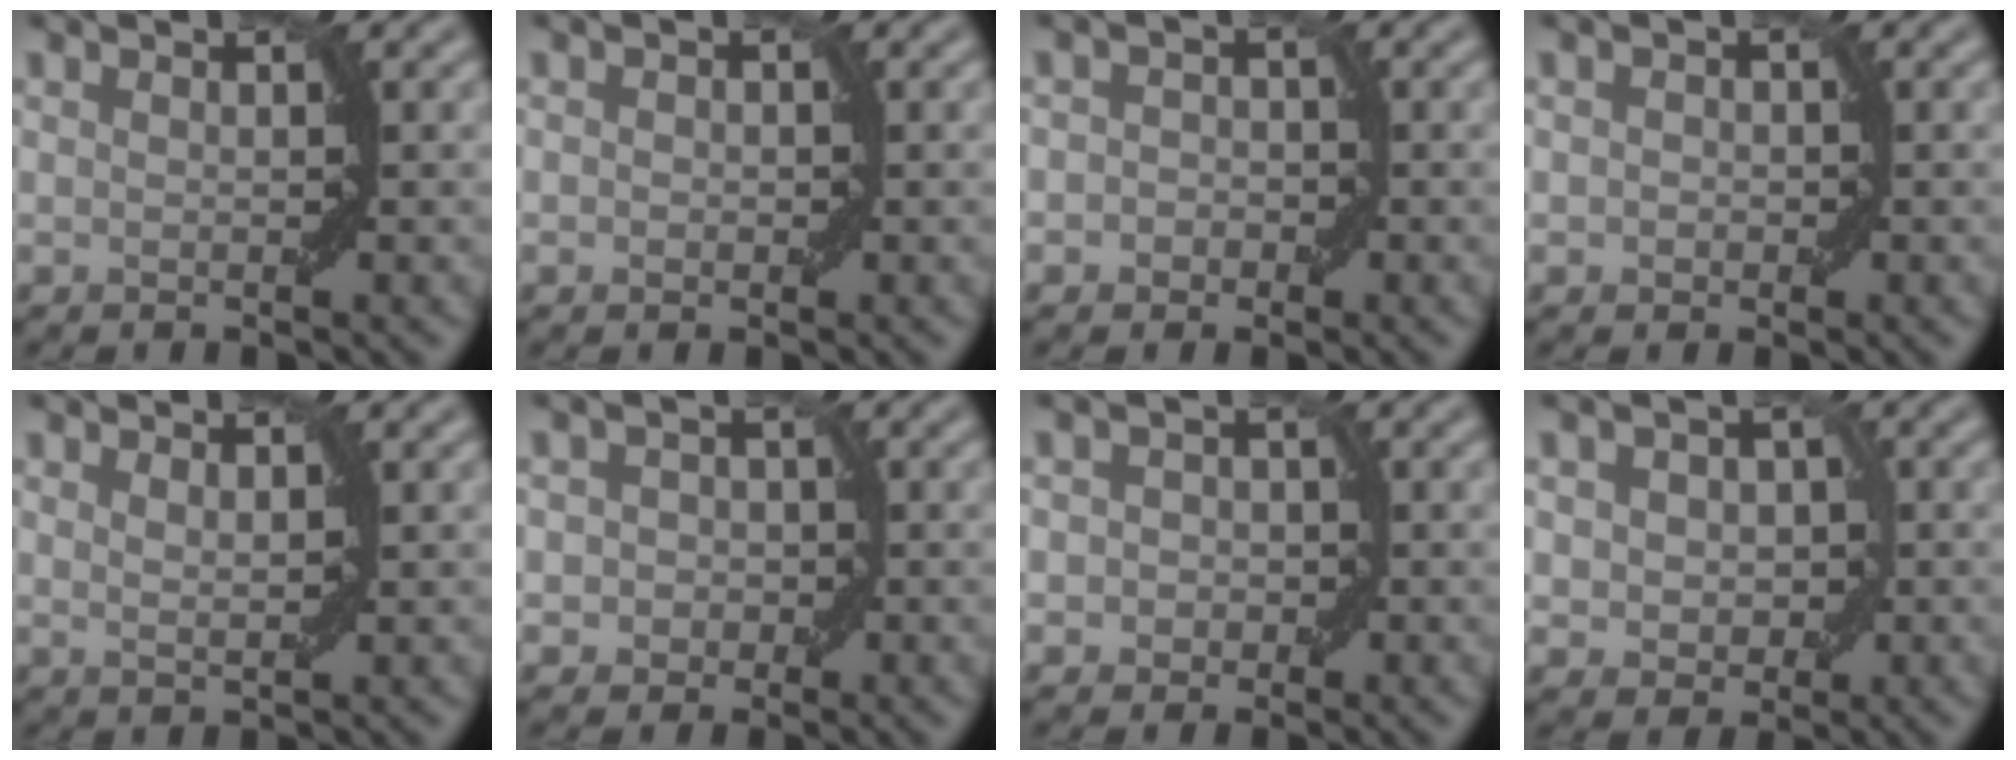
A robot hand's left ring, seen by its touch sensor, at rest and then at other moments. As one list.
[{"total": 0.8, "force": [-0.1, 0.7, 0.4], "torque": [-0.001, 0.000, -0.001]}, {"total": 1.8, "force": [-0.4, 1.7, 0.6], "torque": [0.012, 0.005, -0.016]}, {"total": 1.0, "force": [-0.2, 1.0, 0.4], "torque": [0.000, -0.001, -0.004]}, {"total": 1.1, "force": [0.8, 0.3, 0.8], "torque": [-0.013, -0.002, 0.016]}, {"total": 2.5, "force": [-0.1, 2.3, 0.9], "torque": [0.010, 0.007, -0.015]}, {"total": 2.1, "force": [-0.1, 2.0, 0.8], "torque": [0.008, 0.006, -0.012]}, {"total": 4.3, "force": [0.5, 3.3, 2.7], "torque": [-0.029, 0.013, -0.008]}]